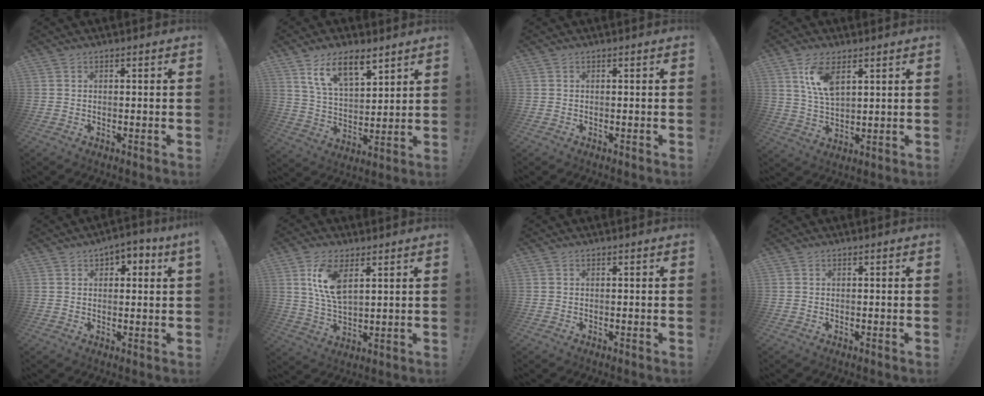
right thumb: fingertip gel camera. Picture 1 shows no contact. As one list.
[{"total": 12.7, "force": [8.3, 5.4, 7.9], "torque": [-0.137, -0.039, 0.154]}, {"total": 0.0}, {"total": 9.5, "force": [4.9, 4.5, 6.8], "torque": [-0.131, -0.014, 0.089]}, {"total": 3.3, "force": [1.0, 1.8, 2.6], "torque": [-0.030, 0.003, 0.014]}, {"total": 10.5, "force": [5.0, 4.6, 8.0], "torque": [-0.167, -0.021, 0.086]}, {"total": 0.0}, {"total": 0.0}]